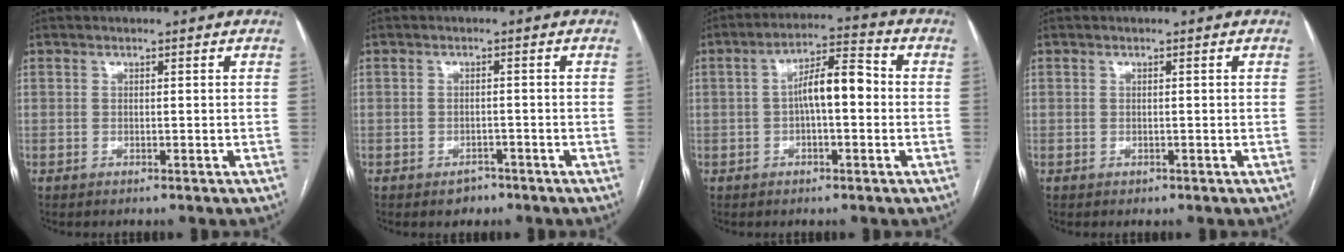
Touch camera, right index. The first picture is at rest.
{"total": 2.2, "force": [-1.6, 1.5, 0.7], "torque": [-0.011, 0.004, -0.017]}
{"total": 7.6, "force": [-0.2, 2.2, 7.3], "torque": [-0.129, 0.030, -0.005]}
{"total": 0.5, "force": [-0.2, 0.5, 0.1], "torque": [-0.001, 0.003, -0.001]}